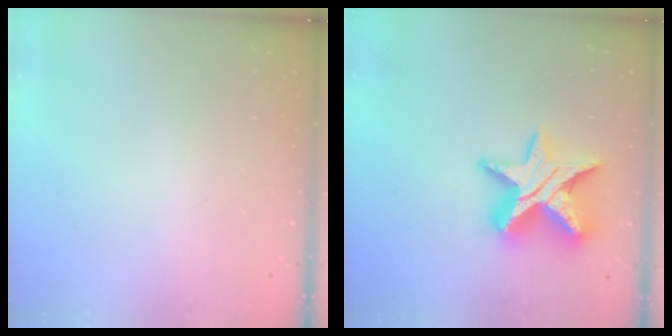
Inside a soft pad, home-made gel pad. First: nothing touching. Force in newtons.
{"total": 15.4, "press": 15.4, "slide": 1.0}